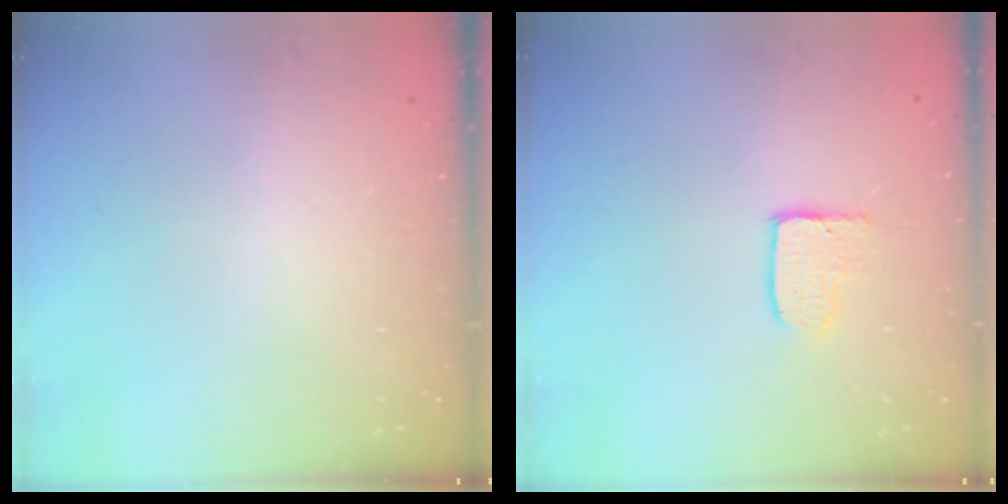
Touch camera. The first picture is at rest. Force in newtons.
{"total": 3.9, "press": 3.9, "slide": 0.4}